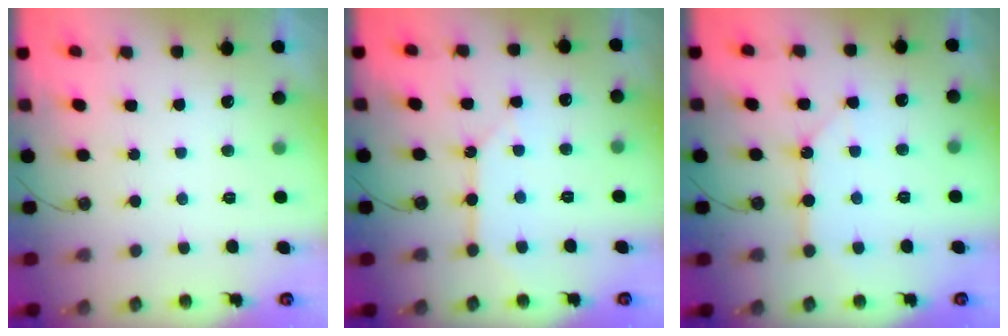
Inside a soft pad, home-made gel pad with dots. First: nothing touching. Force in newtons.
{"total": 8.1, "press": 8.1, "slide": 0.8}
{"total": 9.6, "press": 9.5, "slide": 1.0}